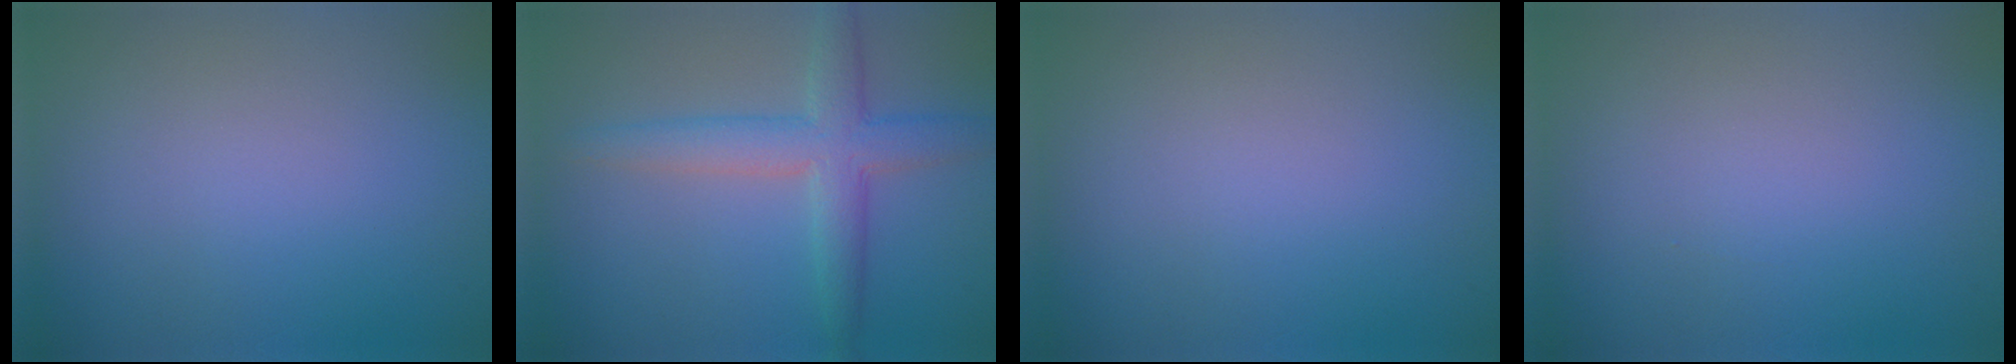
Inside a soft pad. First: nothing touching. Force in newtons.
{"total": 4.8, "press": 4.8, "slide": 0.2}
{"total": 0.0}
{"total": 0.0}